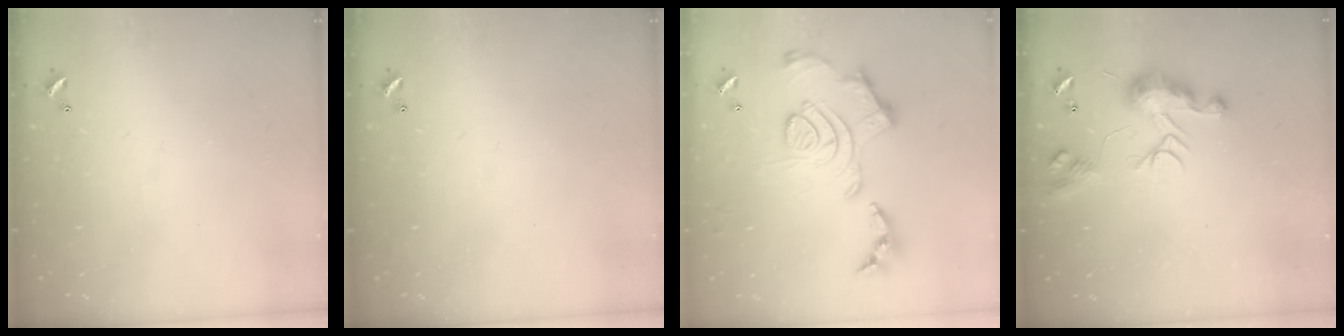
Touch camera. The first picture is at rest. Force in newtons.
{"total": 0.0}
{"total": 2.1, "press": 1.4, "slide": 1.5}
{"total": 9.0, "press": 9.0, "slide": 0.5}